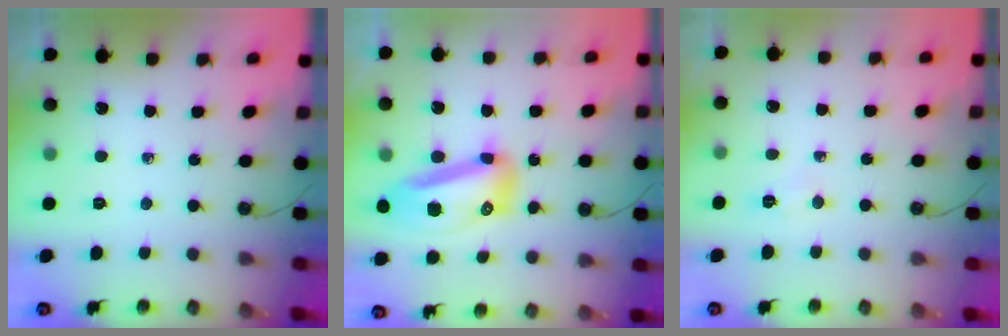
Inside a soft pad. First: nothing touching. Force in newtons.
{"total": 14.7, "press": 14.6, "slide": 1.8}
{"total": 21.3, "press": 6.8, "slide": 20.2}